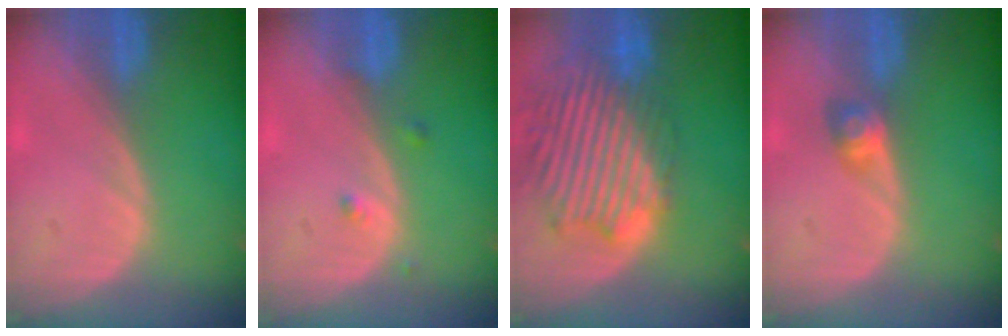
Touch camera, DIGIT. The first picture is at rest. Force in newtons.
{"total": 1.3, "press": 1.3, "slide": 0.0}
{"total": 13.9, "press": 11.9, "slide": 7.2}
{"total": 2.9, "press": 2.6, "slide": 1.4}